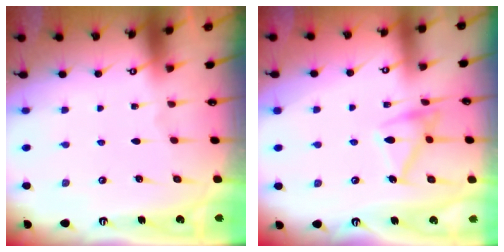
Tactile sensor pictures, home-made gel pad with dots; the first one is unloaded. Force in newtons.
{"total": 14.5, "press": 14.5, "slide": 0.7}